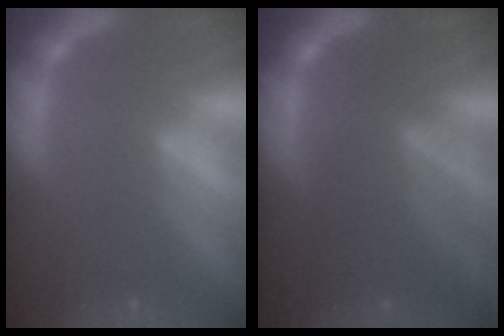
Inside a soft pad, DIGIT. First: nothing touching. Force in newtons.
{"total": 6.6}